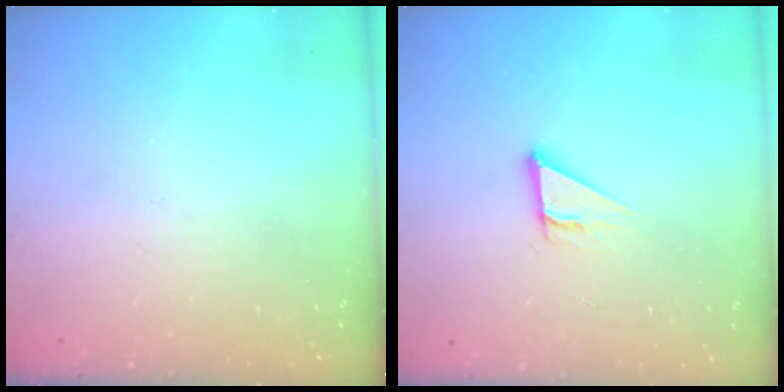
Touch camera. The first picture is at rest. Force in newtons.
{"total": 3.3, "press": 3.3, "slide": 0.2}